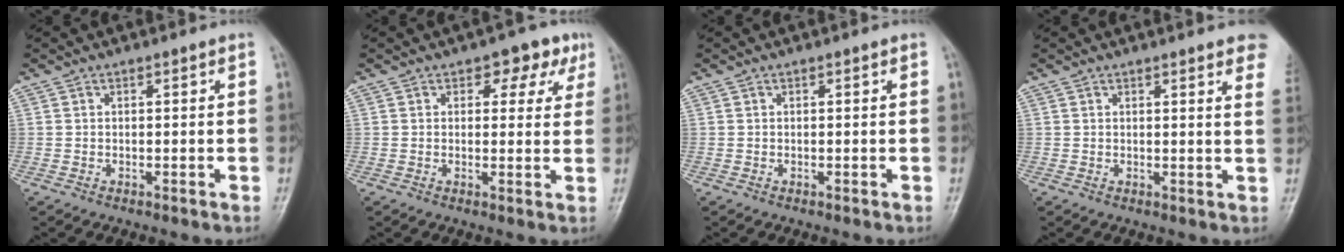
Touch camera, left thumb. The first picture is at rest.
{"total": 5.6, "force": [2.8, 3.5, 3.2], "torque": [0.000, -0.007, 0.029]}
{"total": 0.0}
{"total": 8.7, "force": [6.6, 1.5, 5.4], "torque": [-0.044, -0.016, 0.059]}